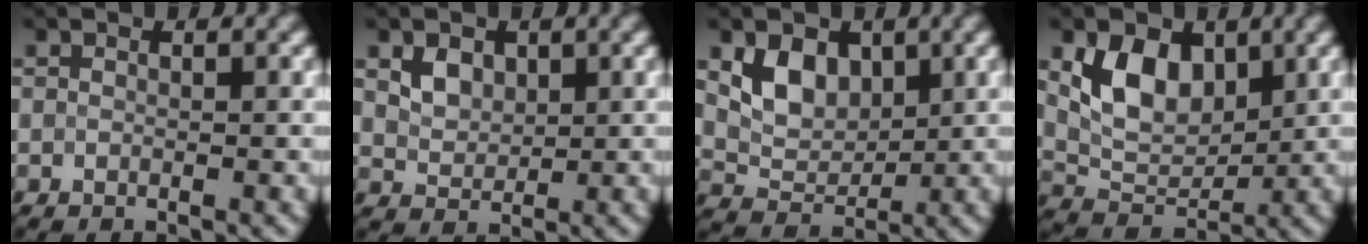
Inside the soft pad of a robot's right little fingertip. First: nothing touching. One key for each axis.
{"total": 2.3, "fx": 1.0, "fy": 1.7, "fz": 1.1, "tx": -0.024, "ty": -0.003, "tz": 0.020}
{"total": 4.1, "fx": 1.6, "fy": 2.9, "fz": 2.4, "tx": -0.047, "ty": -0.006, "tz": 0.029}
{"total": 5.5, "fx": 2.0, "fy": 3.6, "fz": 3.7, "tx": -0.070, "ty": -0.006, "tz": 0.036}